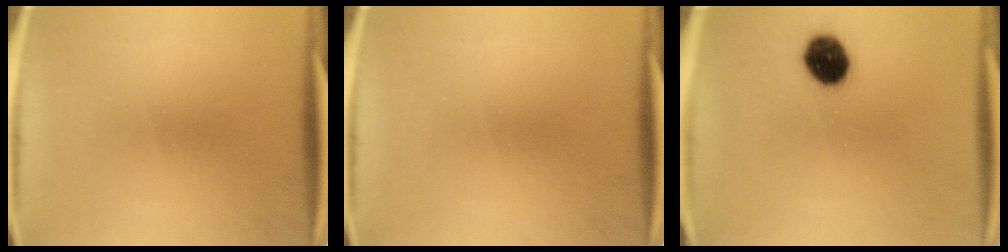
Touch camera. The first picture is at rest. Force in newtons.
{"total": 0.0}
{"total": 9.6}